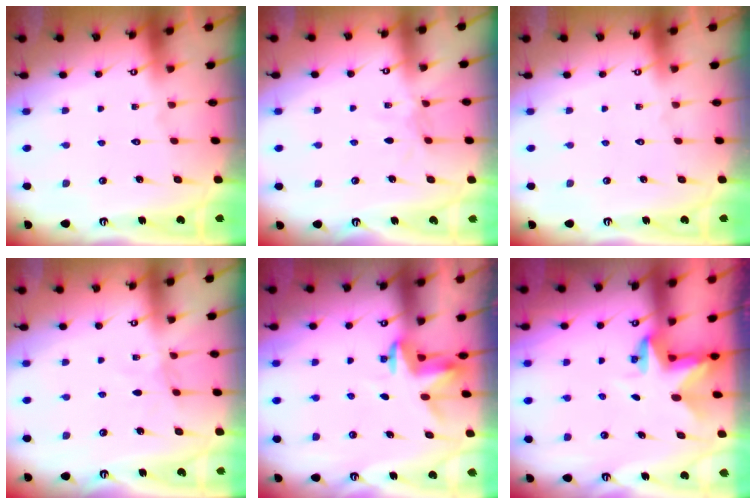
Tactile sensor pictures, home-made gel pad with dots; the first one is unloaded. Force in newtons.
{"total": 3.9, "press": 3.9, "slide": 0.5}
{"total": 0.0}
{"total": 3.3, "press": 3.3, "slide": 0.4}
{"total": 3.4, "press": 3.4, "slide": 0.3}
{"total": 3.0, "press": 3.0, "slide": 0.2}